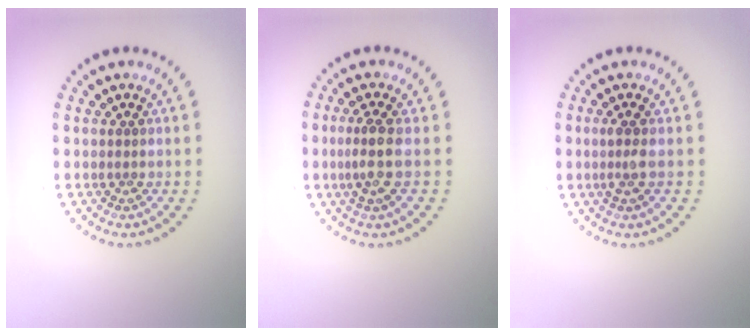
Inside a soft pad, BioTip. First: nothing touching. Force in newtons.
{"total": 2.5, "press": 2.0, "slide": 1.6}
{"total": 1.5, "press": 1.2, "slide": 0.9}